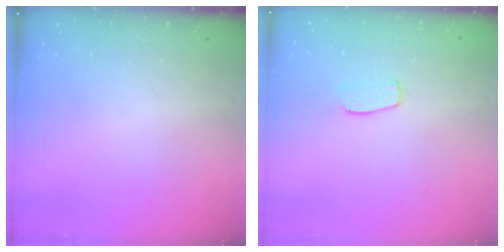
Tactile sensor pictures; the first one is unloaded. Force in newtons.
{"total": 5.9, "press": 5.9, "slide": 0.3}